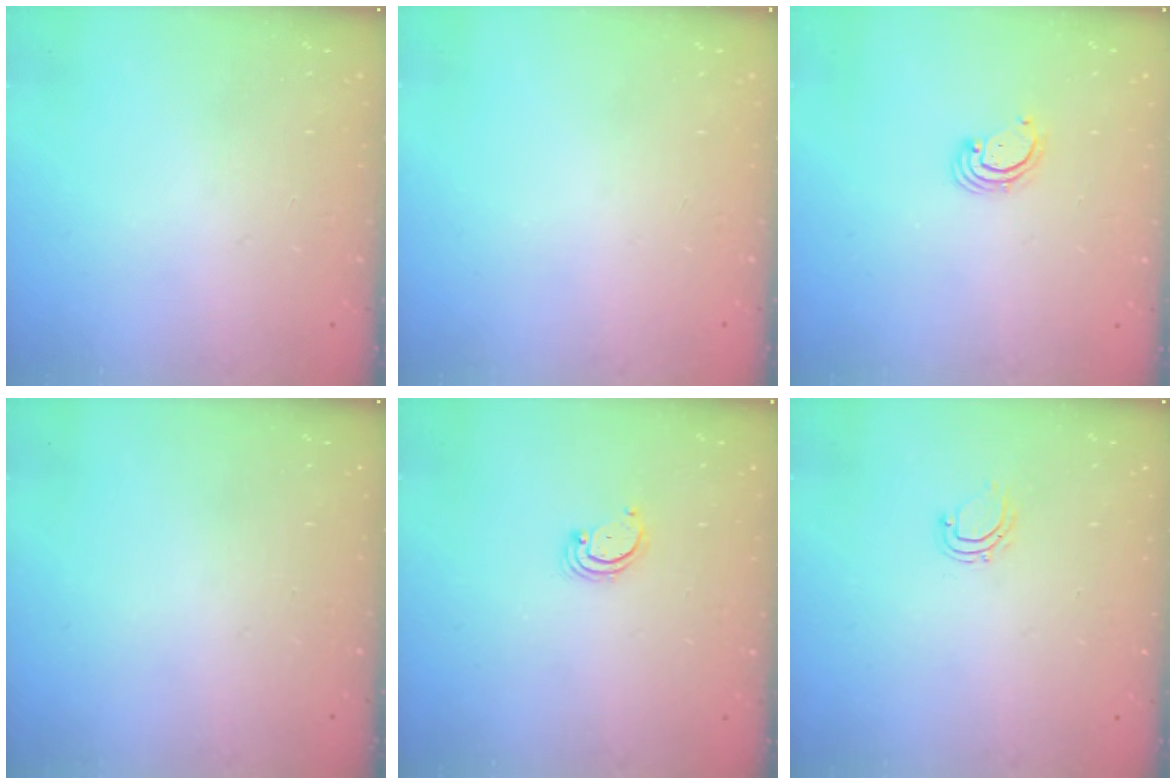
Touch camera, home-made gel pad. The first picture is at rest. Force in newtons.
{"total": 0.0}
{"total": 2.7, "press": 2.7, "slide": 0.3}
{"total": 0.0}
{"total": 2.5, "press": 2.5, "slide": 0.3}
{"total": 4.7, "press": 4.6, "slide": 0.6}